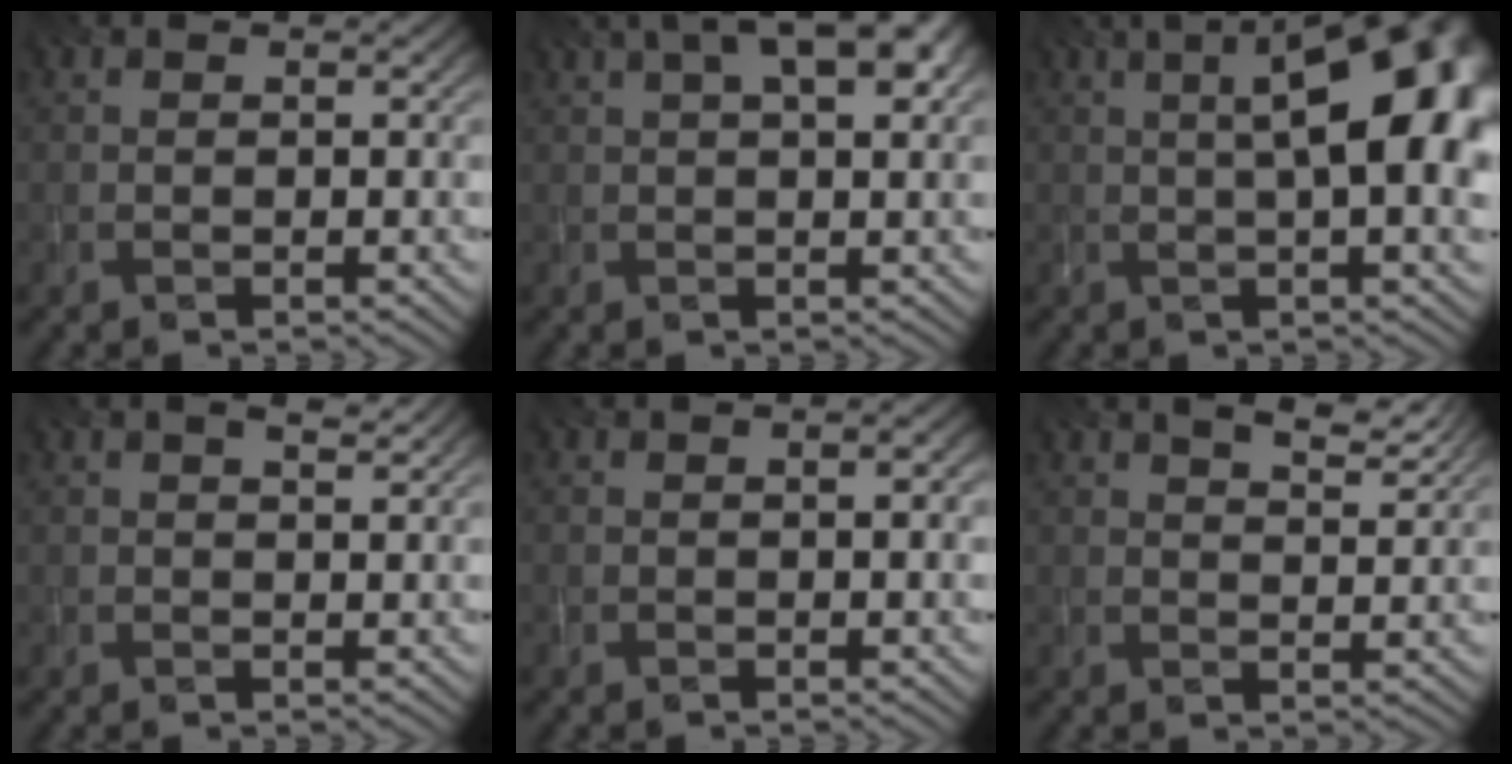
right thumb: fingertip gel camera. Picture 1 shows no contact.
{"total": 8.4, "force": [3.4, 2.9, 7.1], "torque": [-0.109, 0.025, 0.044]}
{"total": 13.9, "force": [2.3, 4.6, 12.9], "torque": [-0.150, 0.030, 0.018]}
{"total": 1.6, "force": [1.0, 0.4, 1.1], "torque": [-0.021, -0.002, 0.018]}
{"total": 1.7, "force": [0.1, 0.3, 1.7], "torque": [-0.027, 0.003, 0.000]}
{"total": 5.1, "force": [3.6, 1.5, 3.3], "torque": [-0.055, -0.001, 0.058]}